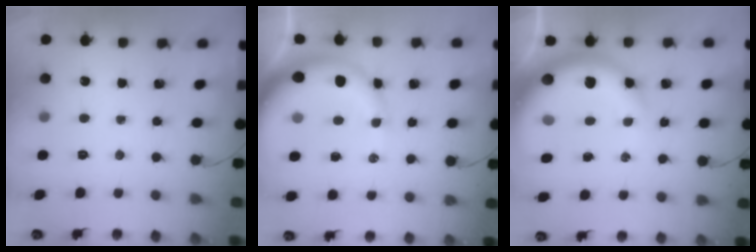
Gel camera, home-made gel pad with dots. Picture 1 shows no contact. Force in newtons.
{"total": 13.5, "press": 13.4, "slide": 1.5}
{"total": 15.9, "press": 15.6, "slide": 3.1}